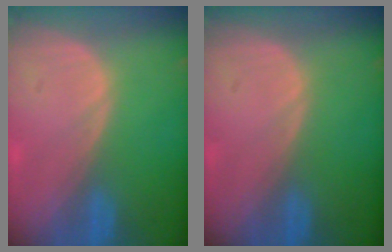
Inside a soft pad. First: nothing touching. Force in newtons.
{"total": 0.0}